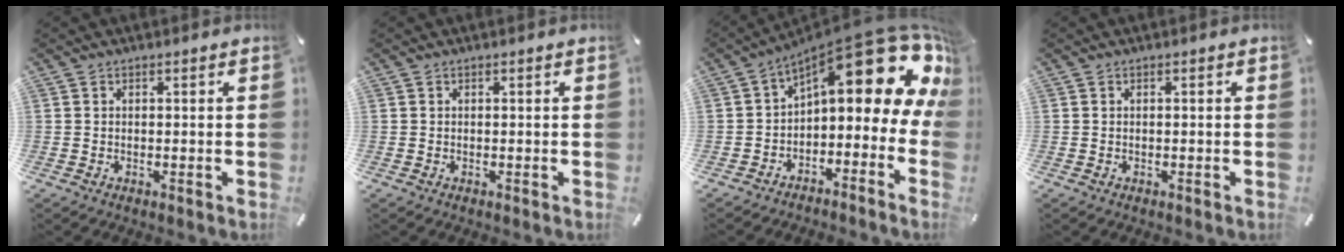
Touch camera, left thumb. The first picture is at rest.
{"total": 0.0}
{"total": 19.6, "force": [10.1, 7.2, 15.2], "torque": [-0.187, -0.084, 0.161]}
{"total": 0.0}